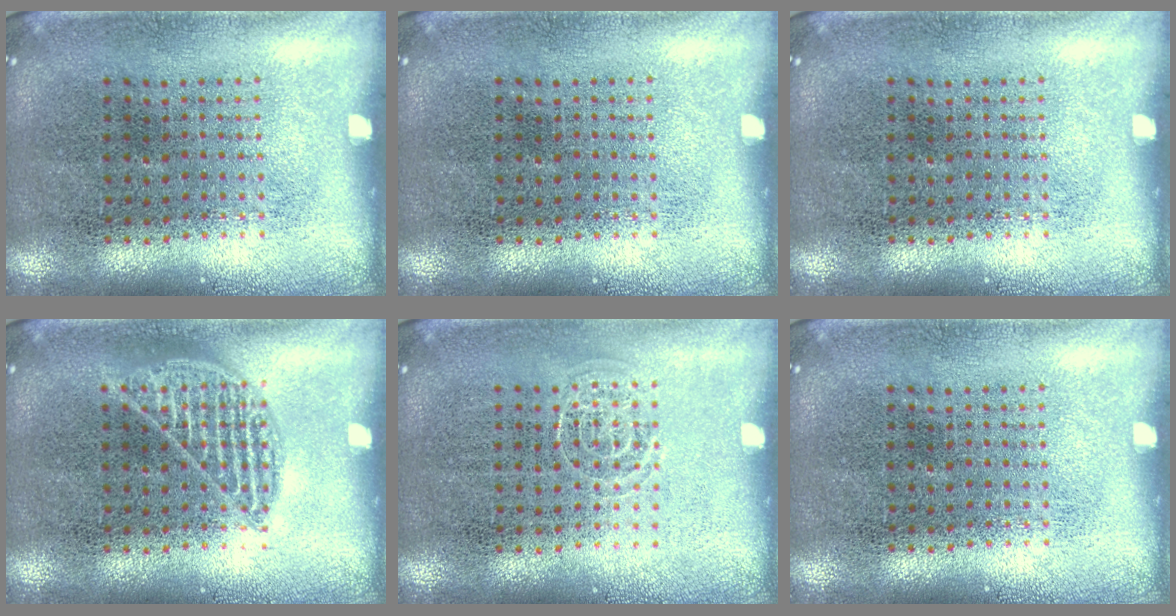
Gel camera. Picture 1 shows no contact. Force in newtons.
{"total": 0.0}
{"total": 0.0}
{"total": 0.9, "press": 0.9, "slide": 0.1}
{"total": 1.1, "press": 1.1, "slide": 0.2}
{"total": 0.0}